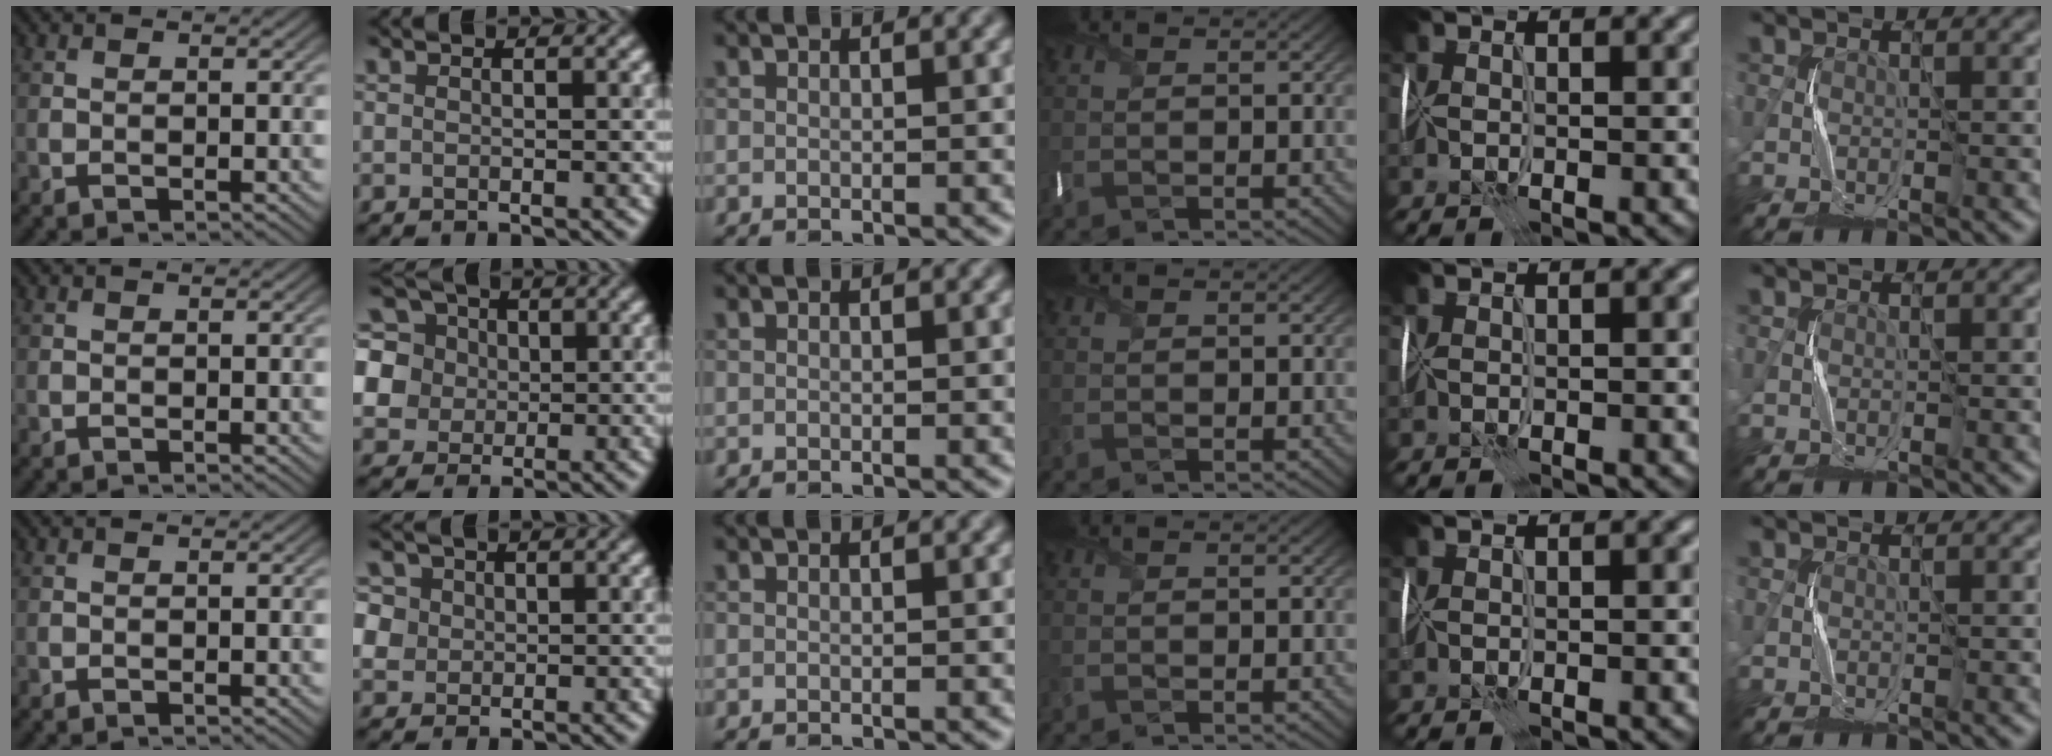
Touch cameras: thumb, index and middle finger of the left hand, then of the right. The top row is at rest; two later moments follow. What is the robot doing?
{"motion": "wrap", "object": "cellophane"}